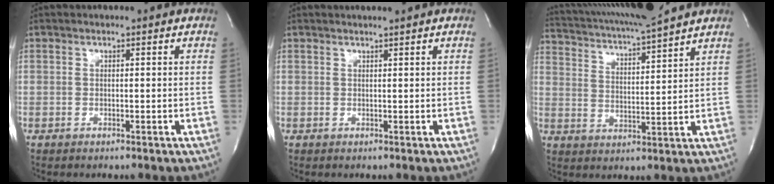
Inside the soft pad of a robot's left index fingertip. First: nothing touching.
{"total": 1.1, "force": [1.0, -0.3, 0.4], "torque": [-0.006, 0.000, 0.019]}
{"total": 14.5, "force": [12.9, 0.0, 6.5], "torque": [-0.129, 0.015, 0.207]}